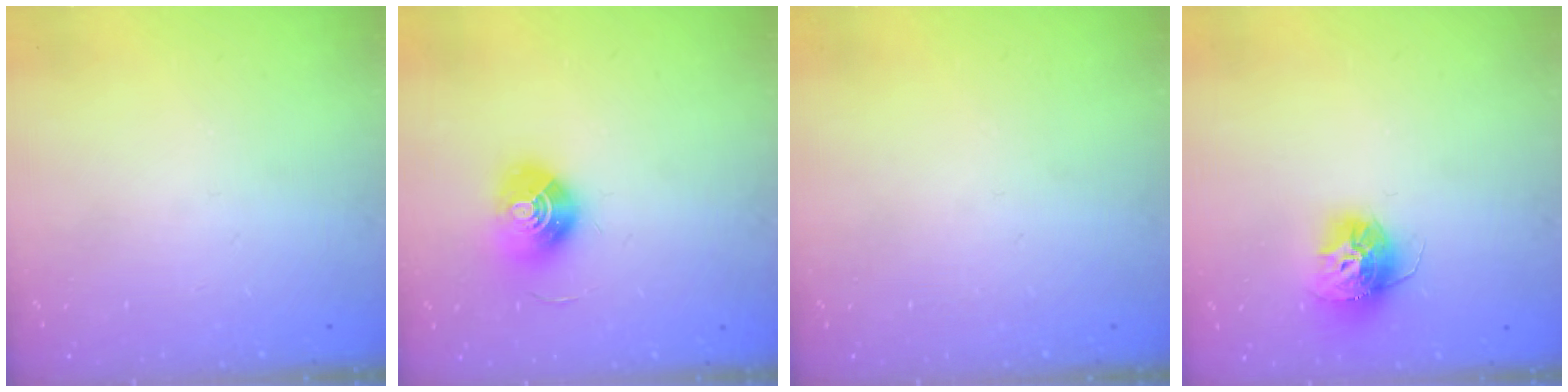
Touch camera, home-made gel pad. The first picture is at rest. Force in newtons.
{"total": 10.0, "press": 10.0, "slide": 0.4}
{"total": 0.0}
{"total": 13.5, "press": 13.4, "slide": 1.2}